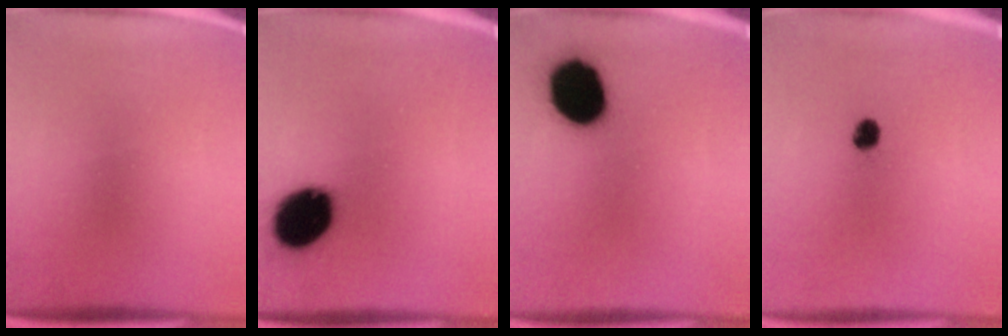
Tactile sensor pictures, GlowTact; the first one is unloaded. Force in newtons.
{"total": 16.6}
{"total": 15.9}
{"total": 3.2}